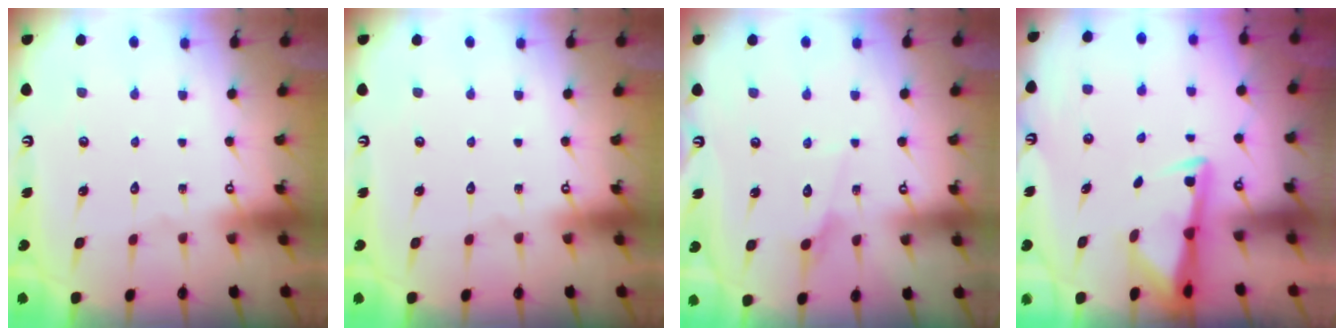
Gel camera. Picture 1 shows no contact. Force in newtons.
{"total": 0.0}
{"total": 3.3, "press": 3.3, "slide": 0.3}
{"total": 2.8, "press": 2.8, "slide": 0.5}